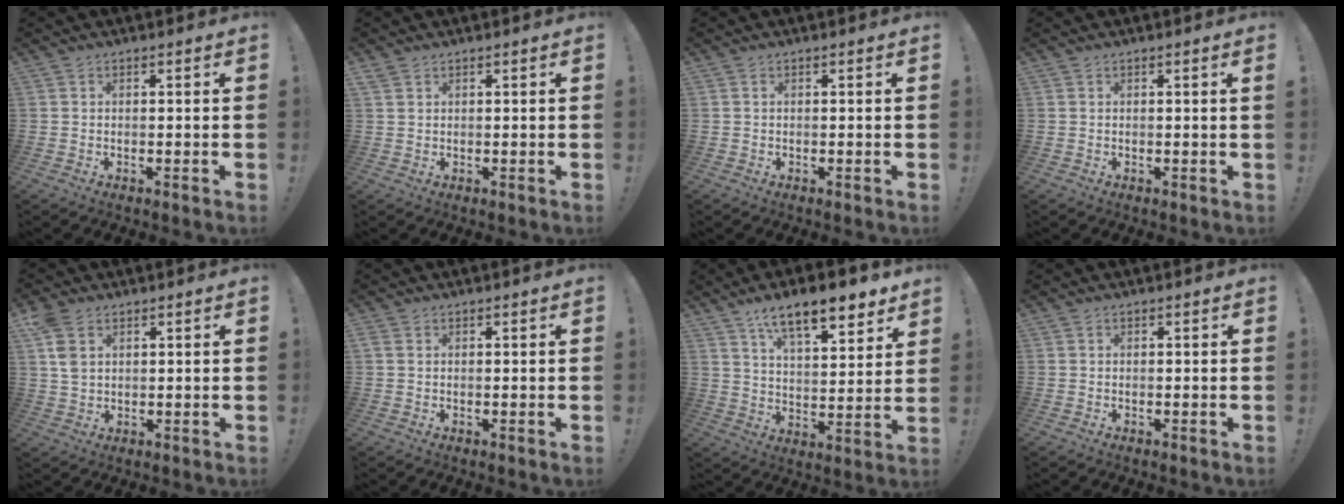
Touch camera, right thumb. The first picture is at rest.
{"total": 1.5, "force": [1.1, 0.9, 0.6], "torque": [-0.005, -0.003, 0.021]}
{"total": 0.0}
{"total": 0.8, "force": [0.3, -0.4, 0.6], "torque": [-0.004, -0.005, 0.003]}
{"total": 6.8, "force": [2.8, 4.7, 4.0], "torque": [-0.074, -0.002, 0.055]}
{"total": 1.0, "force": [0.4, 0.8, 0.5], "torque": [-0.014, 0.004, 0.010]}
{"total": 13.6, "force": [9.5, 4.3, 8.8], "torque": [-0.142, -0.056, 0.160]}
{"total": 0.0}